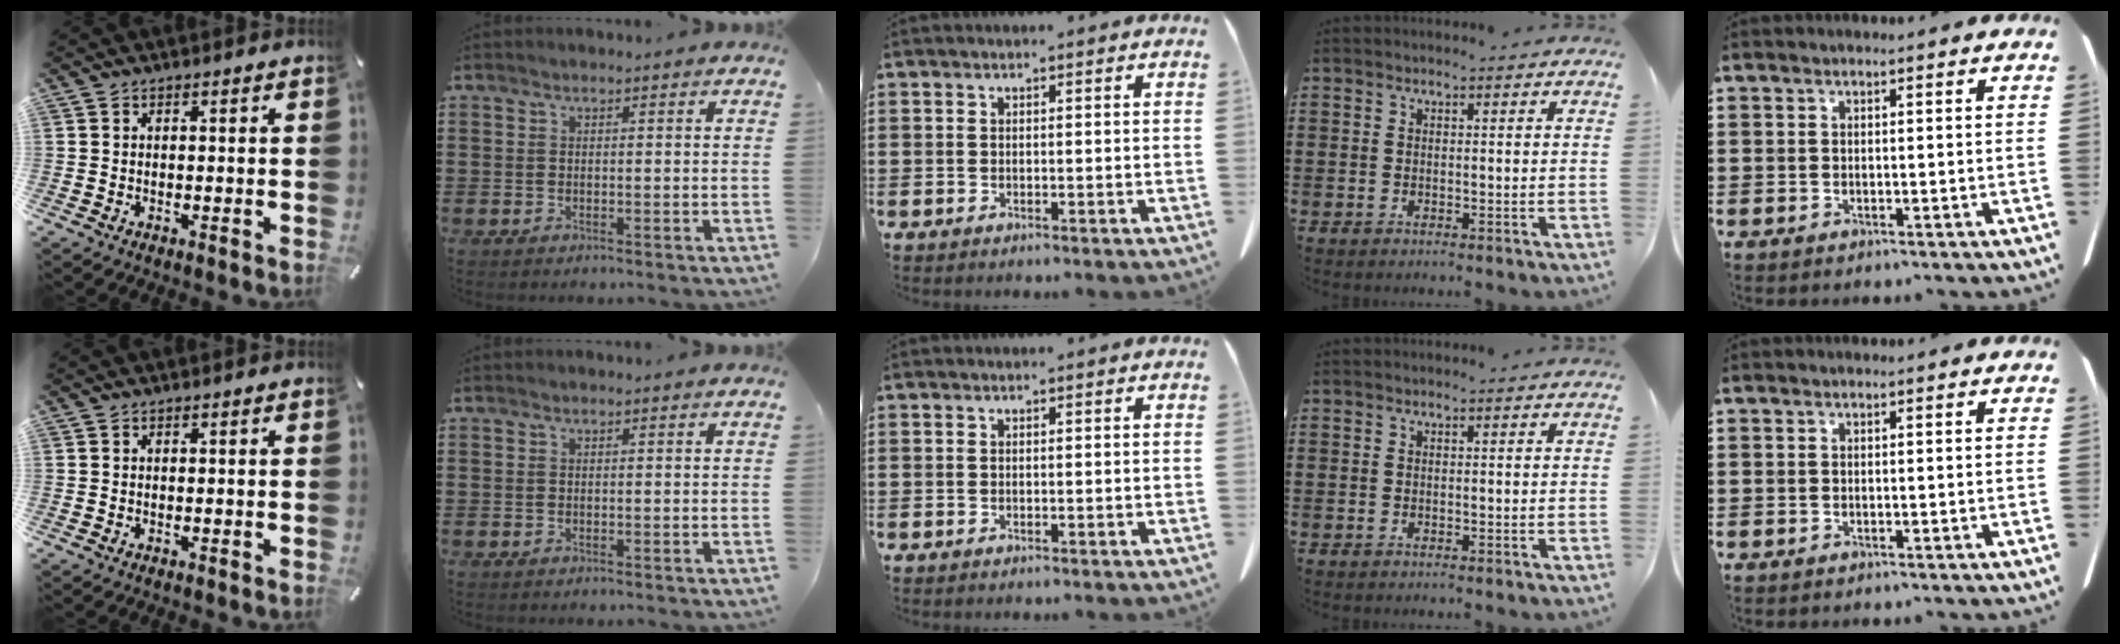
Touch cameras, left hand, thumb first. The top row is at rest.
{}